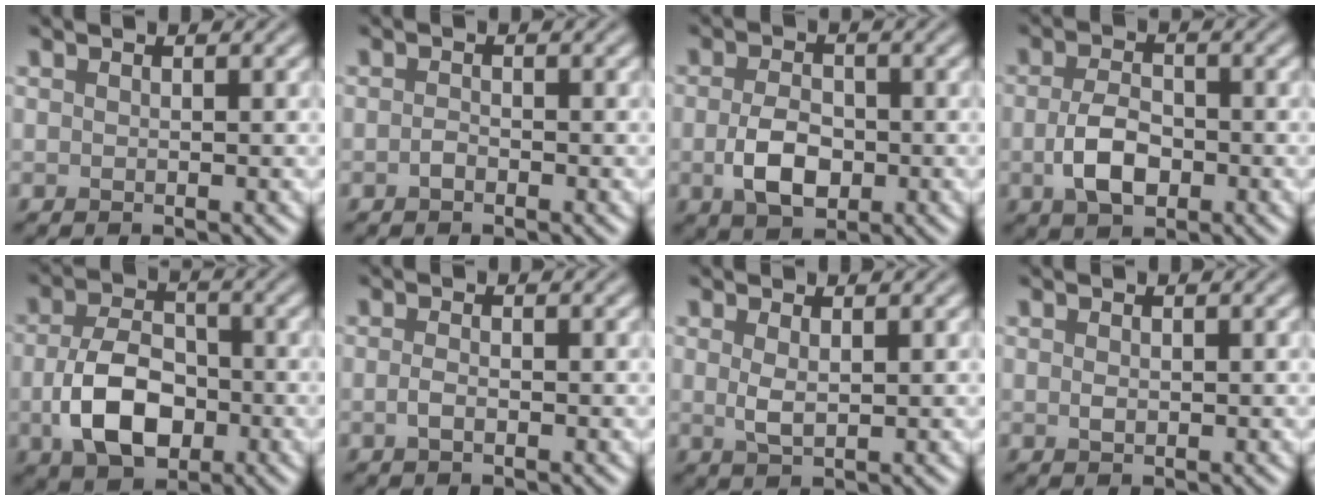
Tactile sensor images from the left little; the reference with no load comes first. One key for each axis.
{"total": 0.8, "fx": -0.4, "fy": 0.3, "fz": 0.5, "tx": -0.012, "ty": 0.000, "tz": -0.010}
{"total": 4.2, "fx": -0.9, "fy": 2.6, "fz": 3.1, "tx": -0.066, "ty": -0.004, "tz": -0.017}
{"total": 4.1, "fx": -1.0, "fy": 2.4, "fz": 3.1, "tx": -0.068, "ty": -0.003, "tz": -0.020}
{"total": 6.8, "fx": -1.7, "fy": 4.4, "fz": 5.0, "tx": -0.103, "ty": -0.004, "tz": -0.032}
{"total": 1.1, "fx": -0.4, "fy": 0.4, "fz": 0.9, "tx": -0.021, "ty": -0.001, "tz": -0.010}
{"total": 1.7, "fx": 0.5, "fy": 0.6, "fz": 1.5, "tx": -0.032, "ty": -0.003, "tz": 0.012}
{"total": 0.7, "fx": 0.0, "fy": 0.5, "fz": 0.5, "tx": -0.011, "ty": -0.001, "tz": 0.001}